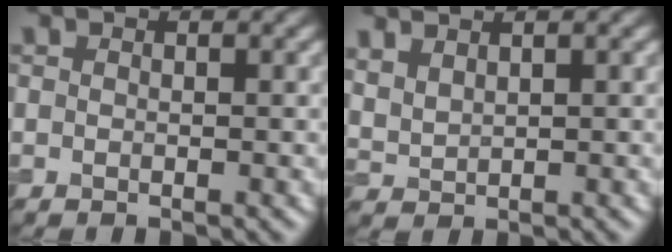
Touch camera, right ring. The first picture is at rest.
{"total": 2.5, "force": [2.0, 0.9, 1.2], "torque": [-0.028, 0.012, 0.039]}